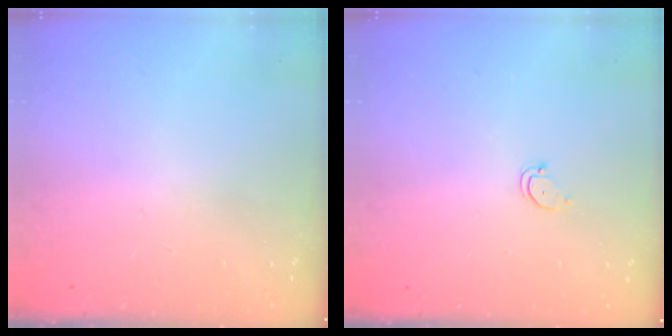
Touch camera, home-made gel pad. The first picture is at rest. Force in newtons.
{"total": 2.4, "press": 2.4, "slide": 0.2}